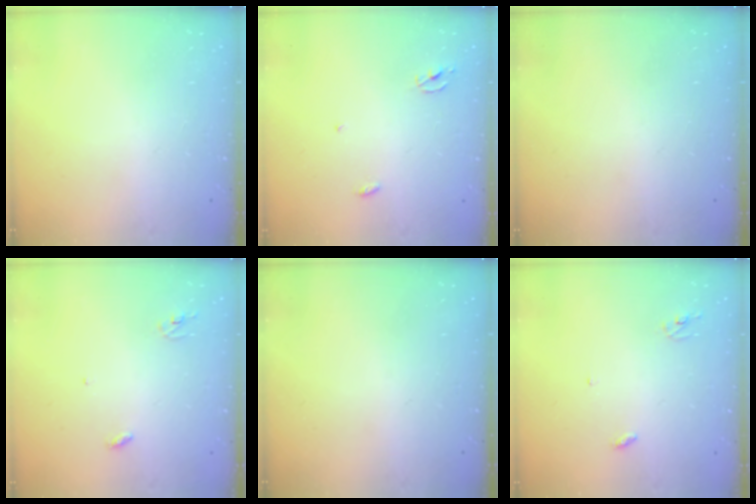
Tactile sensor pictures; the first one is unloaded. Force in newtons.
{"total": 2.3, "press": 2.3, "slide": 0.1}
{"total": 0.0}
{"total": 2.9, "press": 2.9, "slide": 0.2}
{"total": 0.0}
{"total": 2.8, "press": 2.8, "slide": 0.2}